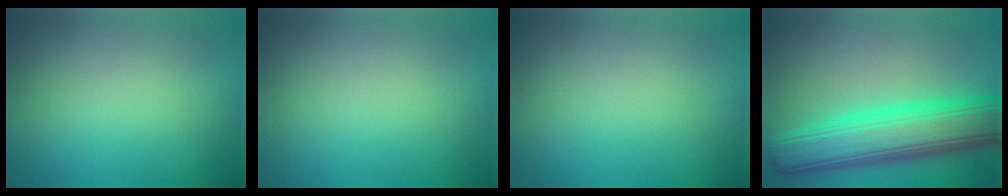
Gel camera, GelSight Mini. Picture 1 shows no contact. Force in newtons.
{"total": 0.0}
{"total": 0.0}
{"total": 9.8, "press": 9.8, "slide": 0.3}